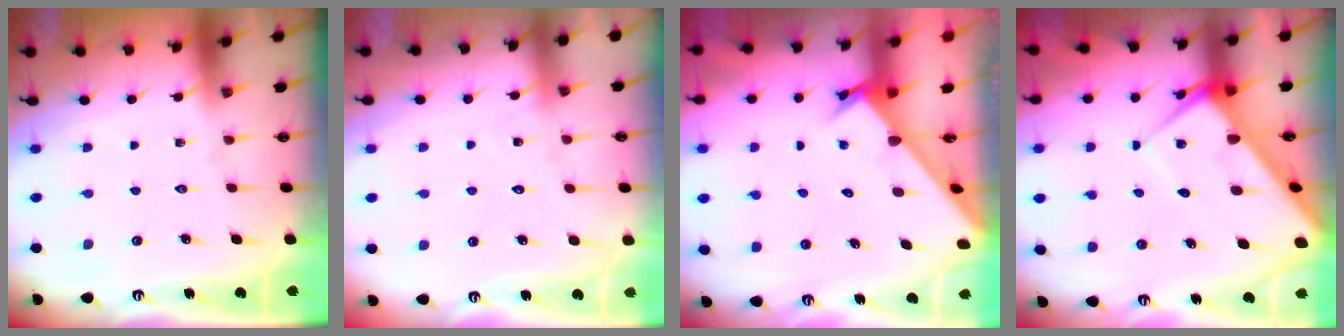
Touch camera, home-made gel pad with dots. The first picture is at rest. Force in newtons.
{"total": 7.5, "press": 7.5, "slide": 0.5}
{"total": 2.6, "press": 2.6, "slide": 0.3}
{"total": 8.7, "press": 8.7, "slide": 0.7}